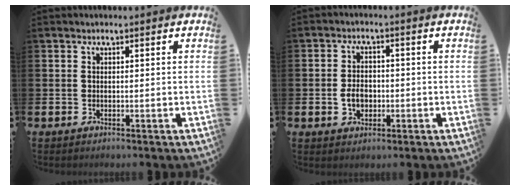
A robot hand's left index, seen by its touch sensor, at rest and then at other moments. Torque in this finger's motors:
{"motor_torque": [0.45, 0.35, 0.12, 0.06]}